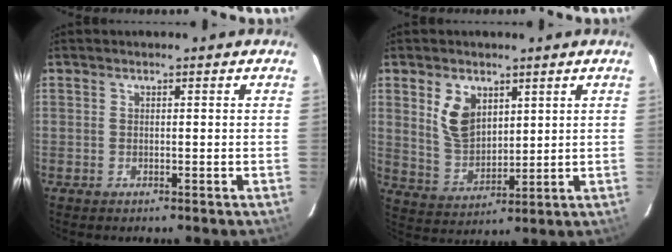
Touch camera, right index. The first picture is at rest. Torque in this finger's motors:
{"motor_torque": [0.23, 0.12, 0.27, 0.08]}